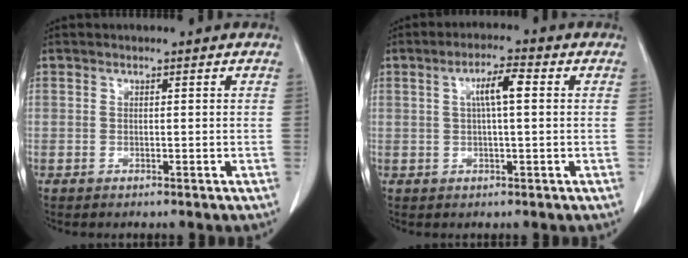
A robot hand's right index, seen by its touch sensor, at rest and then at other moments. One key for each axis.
{"total": 4.7, "fx": 1.0, "fy": 0.6, "fz": 4.5, "tx": -0.082, "ty": 0.010, "tz": 0.016}